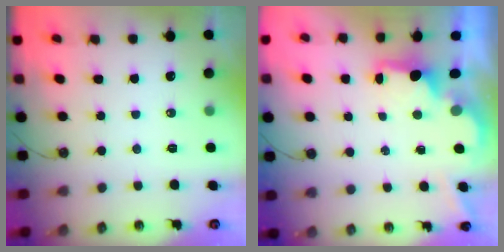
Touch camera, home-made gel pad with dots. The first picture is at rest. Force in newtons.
{"total": 2.0, "press": 1.9, "slide": 0.7}